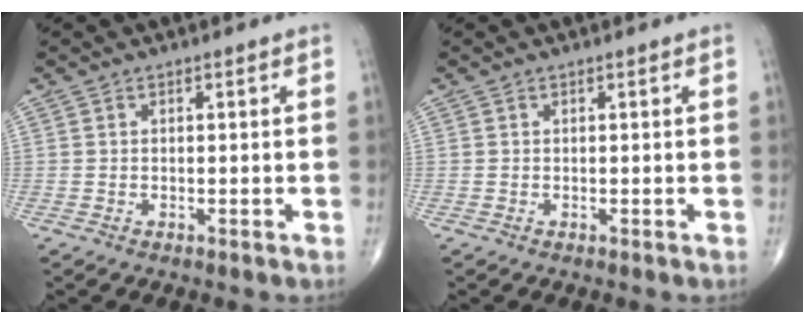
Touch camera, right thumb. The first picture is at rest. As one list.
[{"total": 0.0}]